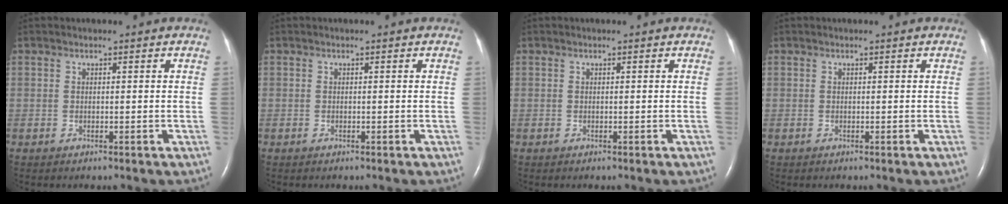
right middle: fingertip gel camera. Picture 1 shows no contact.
{"total": 0.0}
{"total": 0.0}
{"total": 0.0}